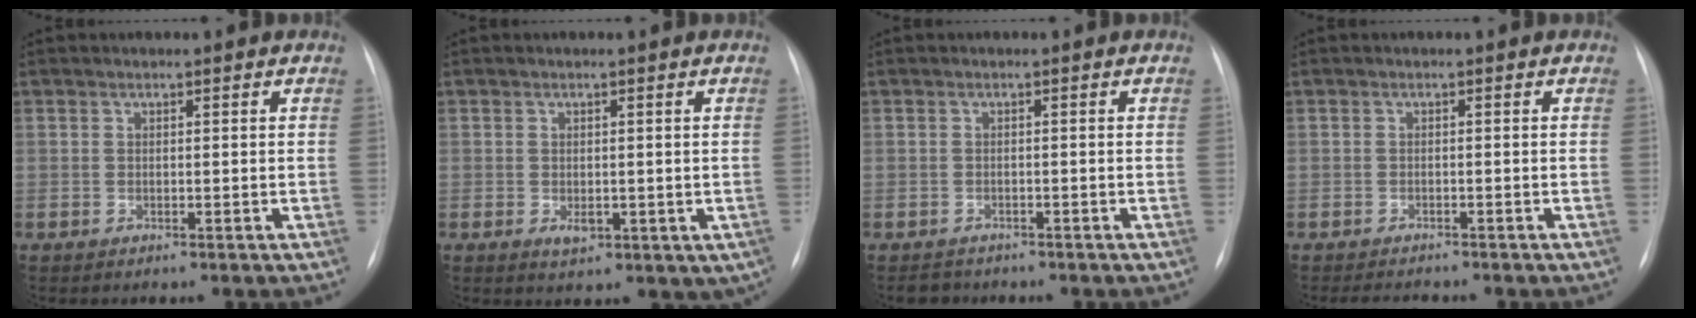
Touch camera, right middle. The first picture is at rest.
{"total": 5.0, "force": [-1.4, 2.9, 3.8], "torque": [-0.035, -0.002, -0.006]}
{"total": 1.8, "force": [-1.6, 0.8, -0.2], "torque": [-0.006, -0.004, -0.023]}
{"total": 2.5, "force": [-2.4, 0.2, 0.6], "torque": [-0.014, -0.011, -0.033]}